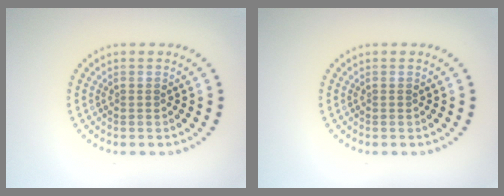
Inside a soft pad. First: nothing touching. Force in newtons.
{"total": 0.0}